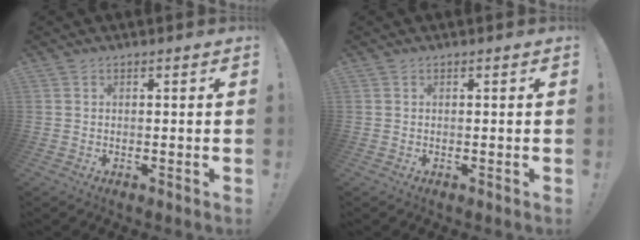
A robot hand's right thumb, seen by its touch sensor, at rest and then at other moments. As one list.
[{"total": 0.0}]